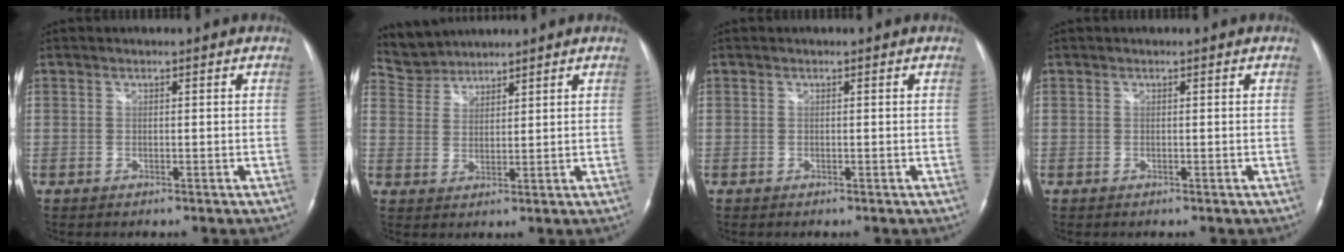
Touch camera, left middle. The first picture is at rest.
{"total": 4.6, "force": [4.5, 0.8, -0.7], "torque": [0.004, 0.018, 0.093]}
{"total": 0.0}
{"total": 0.0}